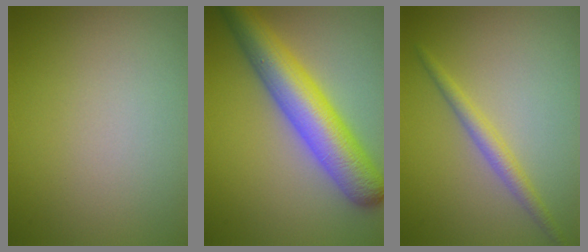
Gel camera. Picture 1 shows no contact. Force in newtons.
{"total": 8.2, "press": 8.2, "slide": 0.2}
{"total": 2.0, "press": 2.0, "slide": 0.0}